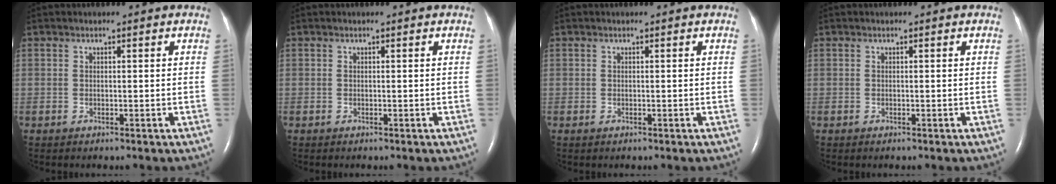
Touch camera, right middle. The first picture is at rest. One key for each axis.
{"total": 0.0}
{"total": 0.0}
{"total": 0.0}